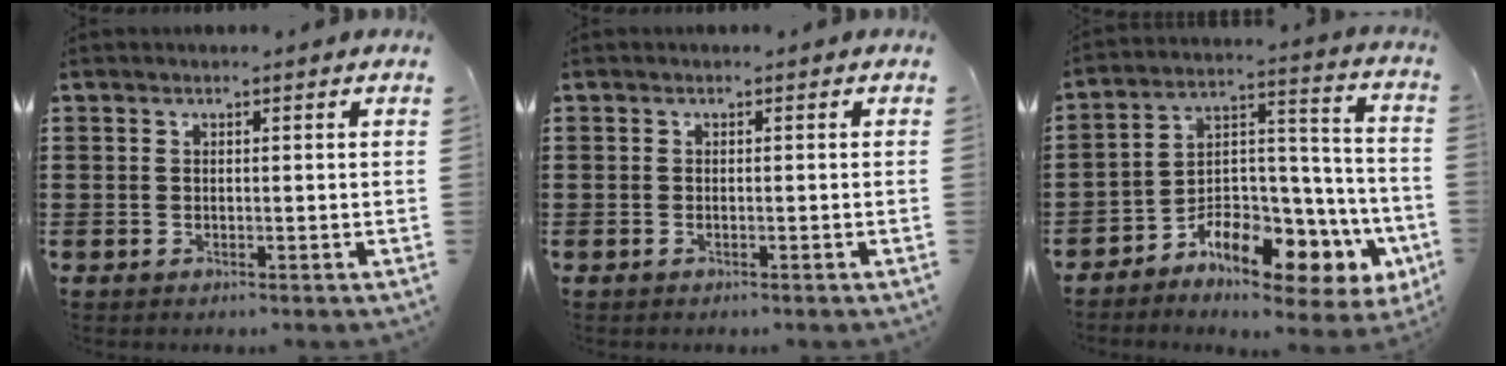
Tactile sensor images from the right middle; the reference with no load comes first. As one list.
[{"total": 0.0}, {"total": 9.2, "force": [-6.9, 4.3, 4.4], "torque": [-0.080, 0.005, -0.122]}]